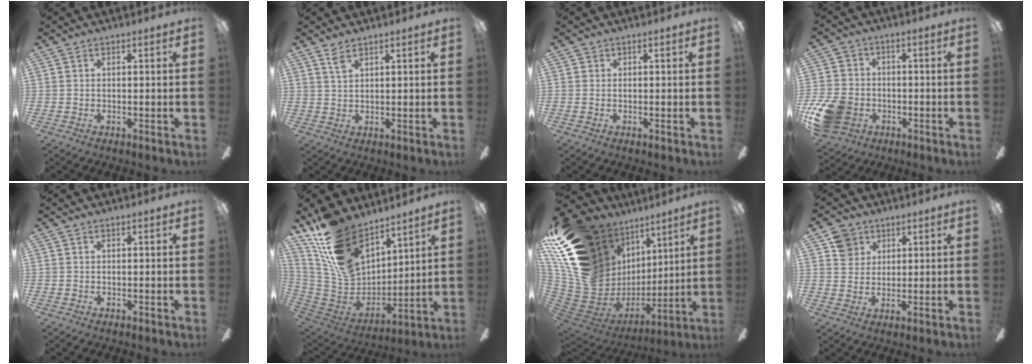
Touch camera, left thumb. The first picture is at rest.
{"total": 2.7, "force": [2.0, 0.9, 1.6], "torque": [-0.036, 0.000, 0.037]}
{"total": 0.0}
{"total": 12.9, "force": [-4.6, 10.0, 6.6], "torque": [-0.139, 0.028, -0.083]}
{"total": 0.0}
{"total": 18.4, "force": [12.7, 10.0, 8.8], "torque": [-0.192, -0.070, 0.244]}
{"total": 23.1, "force": [10.7, 16.5, 12.3], "torque": [-0.252, -0.086, 0.241]}
{"total": 6.1, "force": [3.4, 5.0, 0.7], "torque": [-0.005, -0.007, 0.062]}